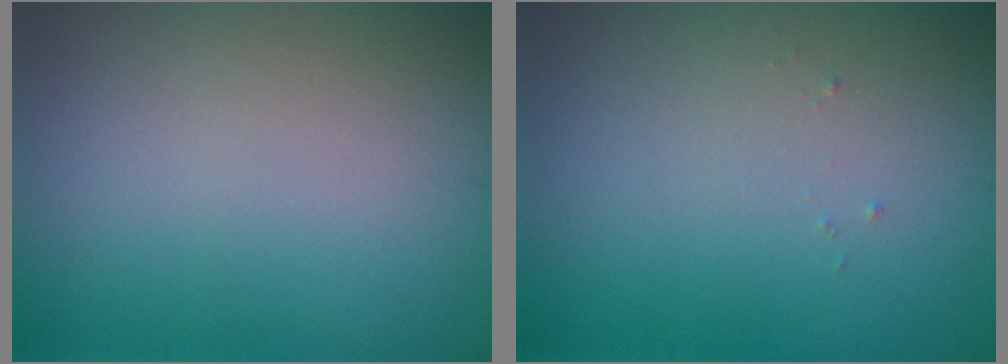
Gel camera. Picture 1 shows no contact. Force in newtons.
{"total": 0.0}